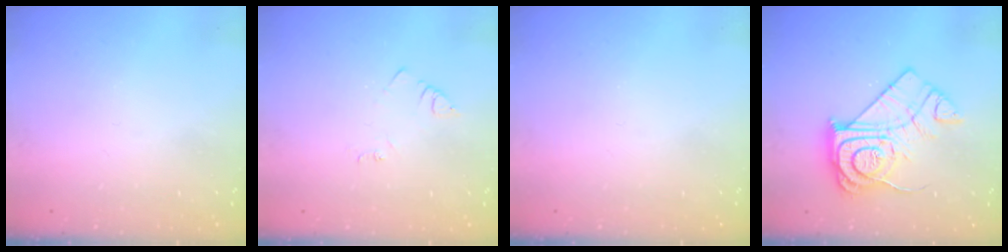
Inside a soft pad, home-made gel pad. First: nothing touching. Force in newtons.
{"total": 2.9, "press": 2.9, "slide": 0.4}
{"total": 0.0}
{"total": 16.2, "press": 16.1, "slide": 1.5}